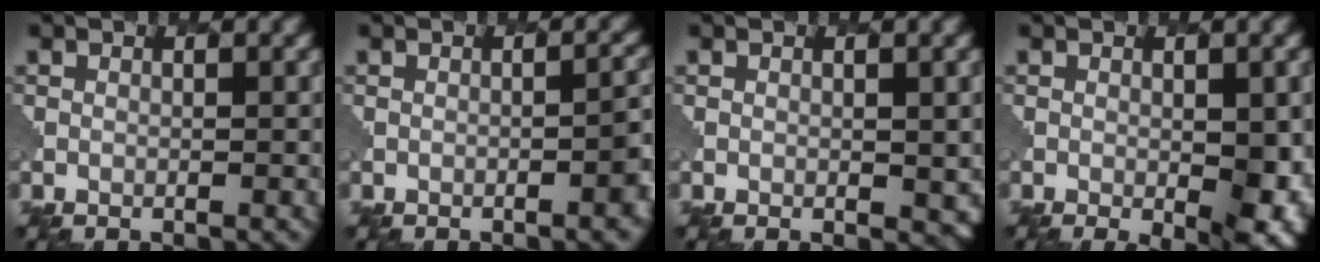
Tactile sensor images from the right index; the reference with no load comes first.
{"total": 3.0, "force": [-1.1, 0.8, 2.7], "torque": [-0.028, 0.008, -0.017]}
{"total": 2.8, "force": [-0.1, 1.7, 2.2], "torque": [-0.022, -0.008, 0.004]}
{"total": 6.2, "force": [-1.3, 2.4, 5.6], "torque": [-0.078, -0.016, -0.010]}